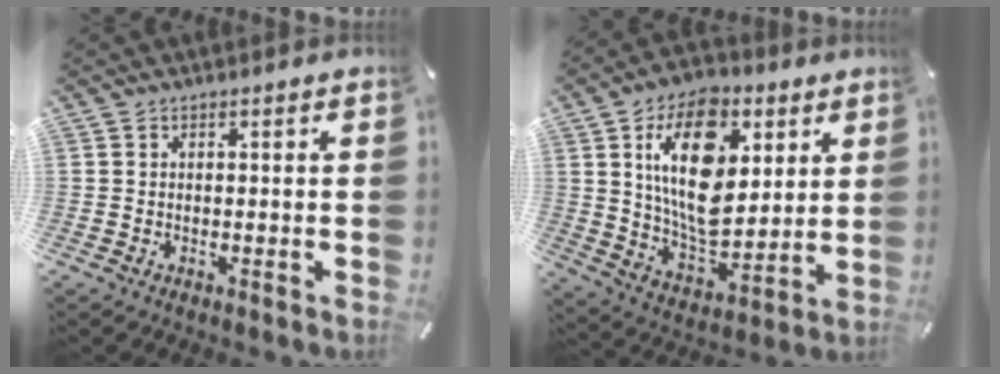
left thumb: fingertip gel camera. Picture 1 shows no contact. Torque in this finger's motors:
{"motor_torque": [2.58, 2.43, 1.52, -1.25, 0.68]}